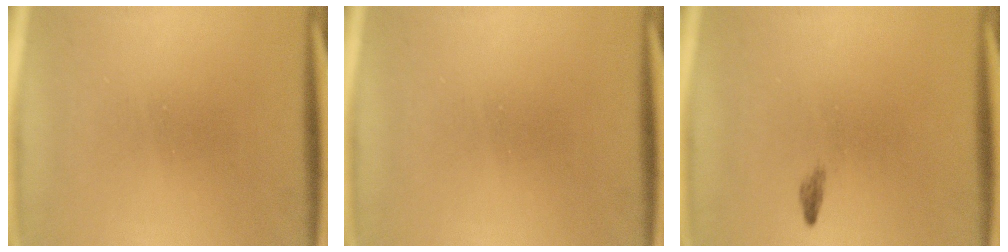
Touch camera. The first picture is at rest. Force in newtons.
{"total": 0.0}
{"total": 0.5}